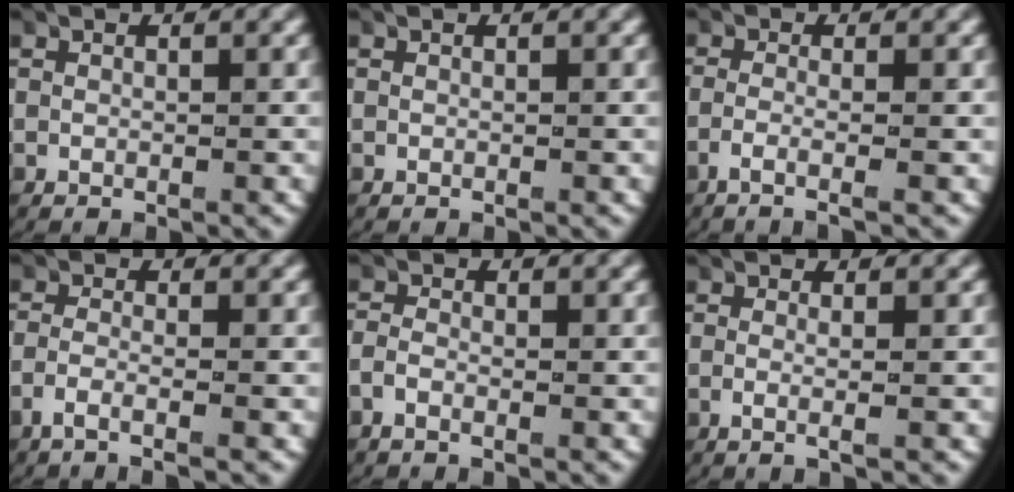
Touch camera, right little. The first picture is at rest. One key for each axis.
{"total": 0.0}
{"total": 2.6, "fx": -1.7, "fy": -0.2, "fz": 2.0, "tx": -0.051, "ty": -0.010, "tz": -0.027}
{"total": 2.9, "fx": -2.1, "fy": 0.1, "fz": 2.0, "tx": -0.050, "ty": -0.009, "tz": -0.036}
{"total": 1.3, "fx": -1.0, "fy": 0.4, "fz": 0.8, "tx": -0.033, "ty": -0.006, "tz": -0.017}
{"total": 1.4, "fx": -0.6, "fy": -0.3, "fz": 1.3, "tx": -0.042, "ty": -0.010, "tz": -0.006}